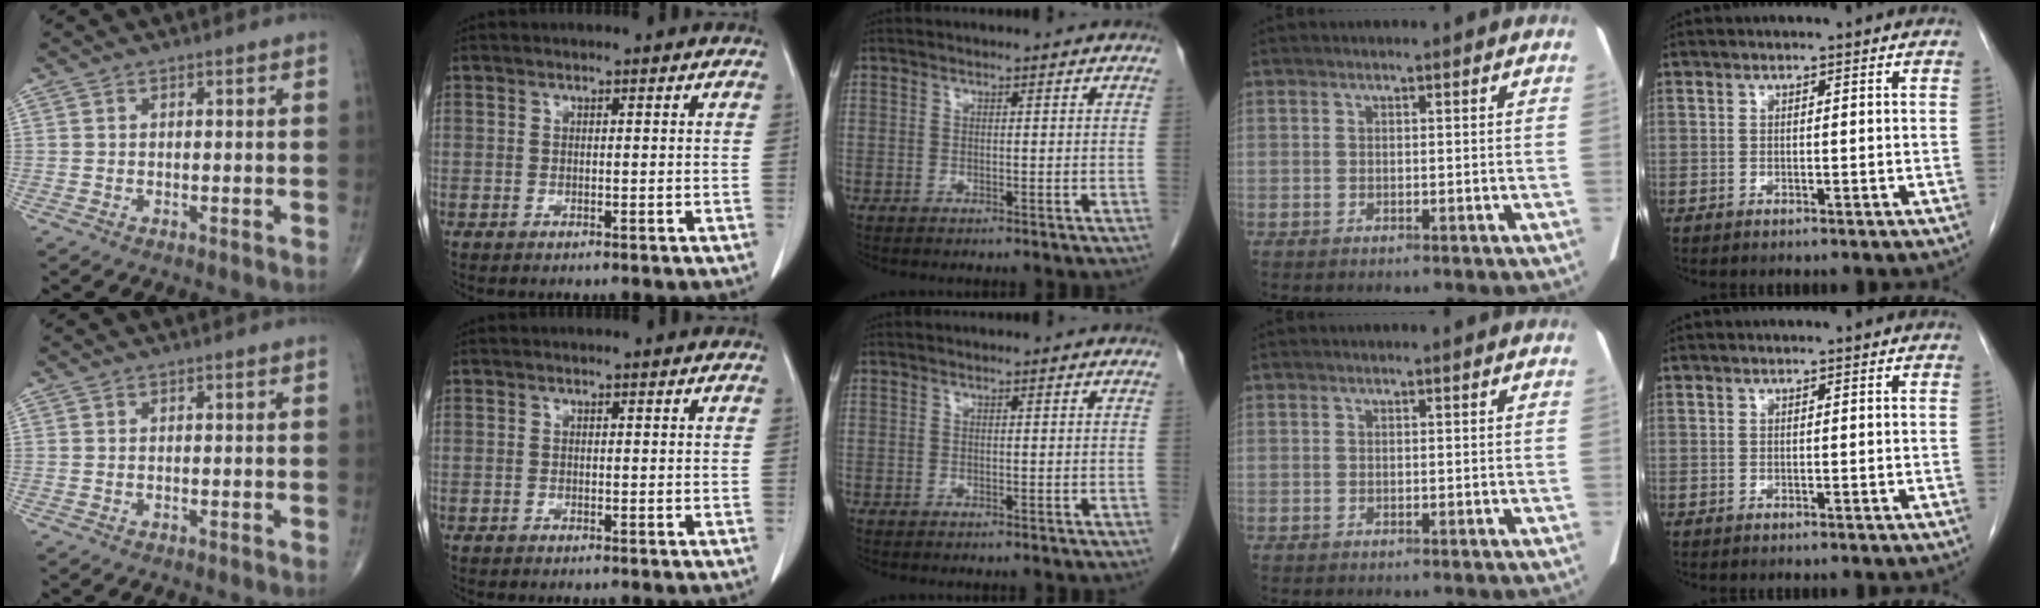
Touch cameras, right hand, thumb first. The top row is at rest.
{}